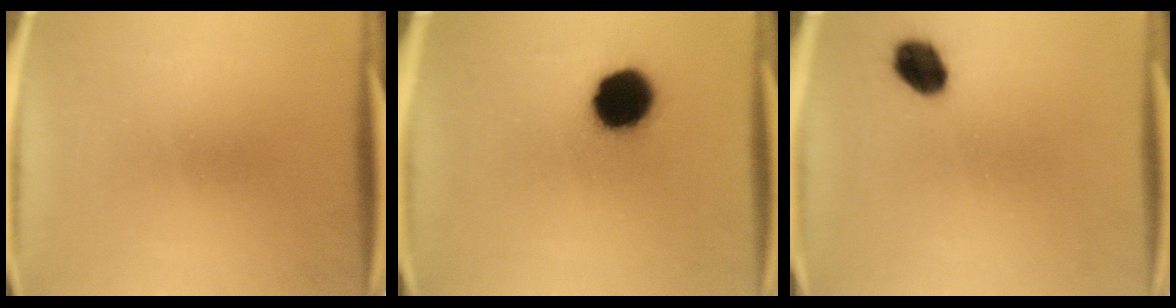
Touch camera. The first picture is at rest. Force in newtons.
{"total": 14.6}
{"total": 6.4}